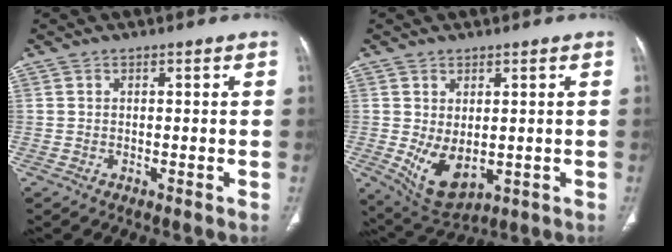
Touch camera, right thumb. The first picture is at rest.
{"total": 8.2, "force": [-0.7, 4.7, 6.7], "torque": [-0.109, -0.012, 0.014]}